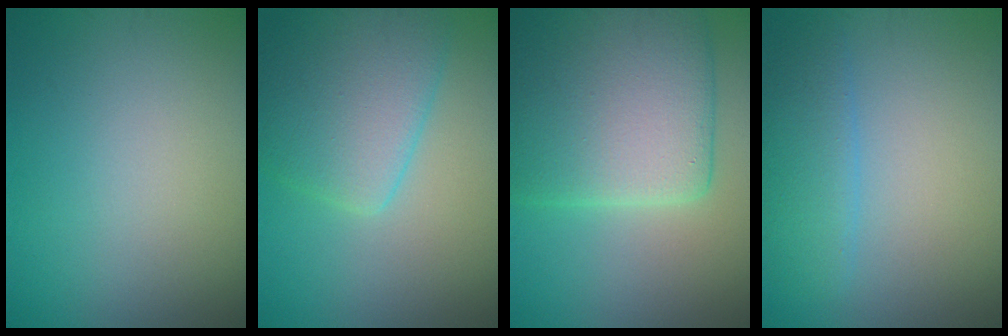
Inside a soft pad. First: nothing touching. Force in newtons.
{"total": 6.0, "press": 6.0, "slide": 0.3}
{"total": 10.7, "press": 10.7, "slide": 0.5}
{"total": 2.8, "press": 2.8, "slide": 0.3}